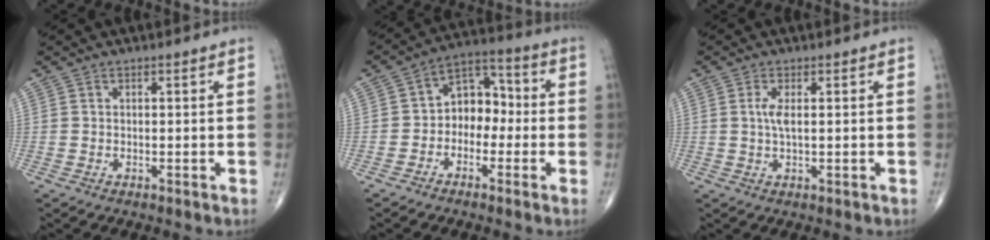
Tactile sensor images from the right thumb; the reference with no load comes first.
{"total": 8.7, "force": [-1.4, 6.5, 5.6], "torque": [-0.051, 0.043, -0.042]}
{"total": 2.8, "force": [0.5, 0.7, 2.6], "torque": [-0.064, -0.003, 0.010]}